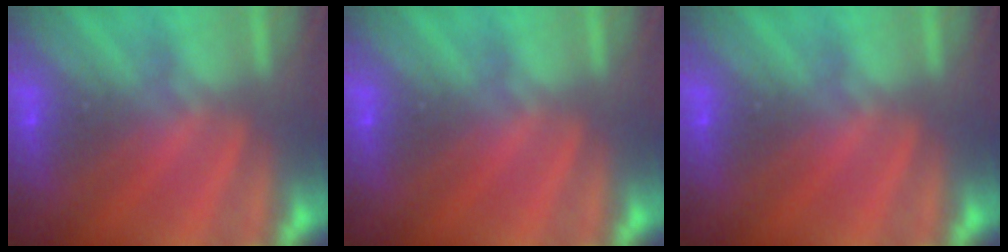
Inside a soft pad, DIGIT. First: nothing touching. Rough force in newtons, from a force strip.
{"total": 0.0}
{"total": 0.0}